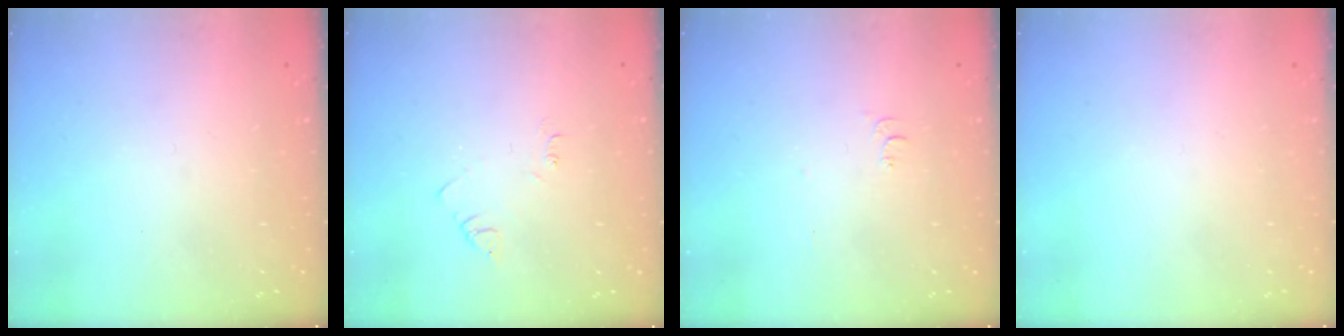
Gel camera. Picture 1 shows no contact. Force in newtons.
{"total": 2.9, "press": 2.9, "slide": 0.4}
{"total": 4.6, "press": 4.6, "slide": 0.4}
{"total": 1.6, "press": 1.6, "slide": 0.1}